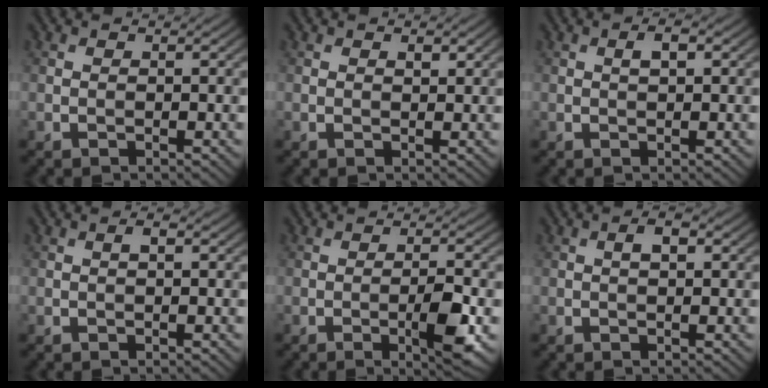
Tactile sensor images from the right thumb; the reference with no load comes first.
{"total": 0.8, "force": [0.5, 0.3, 0.5], "torque": [-0.008, -0.004, 0.008]}
{"total": 1.6, "force": [0.5, 0.6, 1.5], "torque": [-0.026, 0.002, 0.007]}
{"total": 0.9, "force": [0.1, 0.2, 0.9], "torque": [-0.016, 0.003, 0.002]}
{"total": 4.8, "force": [-1.6, 0.8, 4.5], "torque": [-0.073, 0.003, -0.027]}
{"total": 1.8, "force": [0.4, 0.7, 1.6], "torque": [-0.026, 0.004, 0.003]}